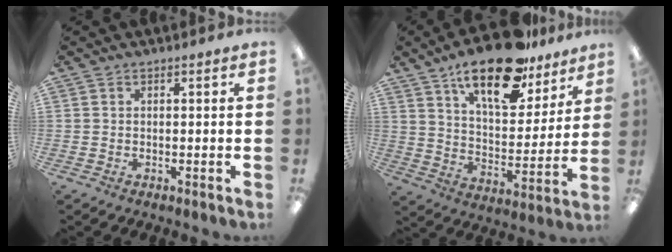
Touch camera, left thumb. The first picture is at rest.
{"total": 20.2, "force": [14.4, 8.2, 11.6], "torque": [-0.191, -0.075, 0.244]}